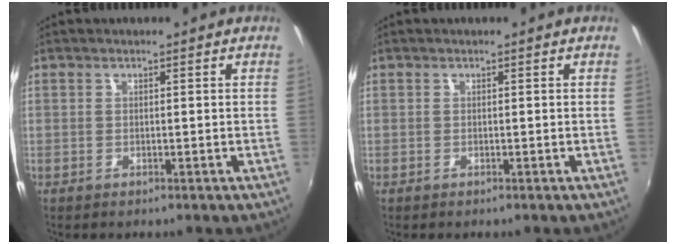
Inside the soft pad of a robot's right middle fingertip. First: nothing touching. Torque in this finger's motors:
{"motor_torque": [0.04, -0.23, 0.03, 0.00]}